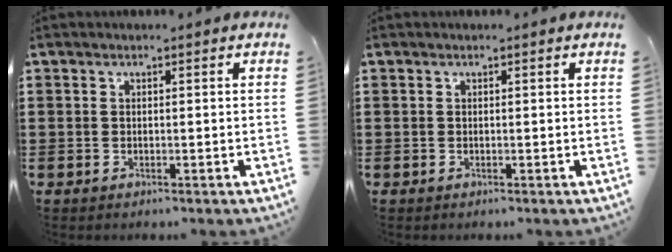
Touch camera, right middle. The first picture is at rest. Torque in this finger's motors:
{"motor_torque": [-0.22, -0.14, 0.02, -0.01]}